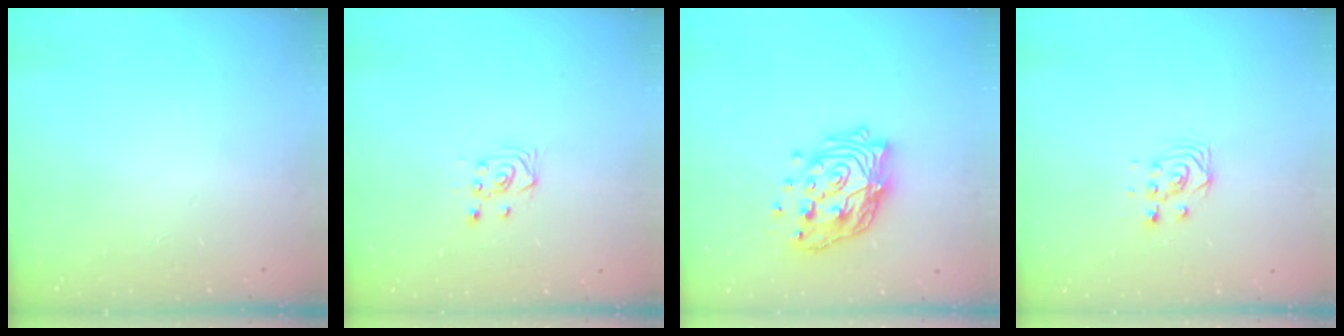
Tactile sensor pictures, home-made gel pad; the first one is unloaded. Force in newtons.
{"total": 3.6, "press": 3.5, "slide": 1.2}
{"total": 16.7, "press": 16.7, "slide": 1.5}
{"total": 4.6, "press": 4.5, "slide": 0.2}